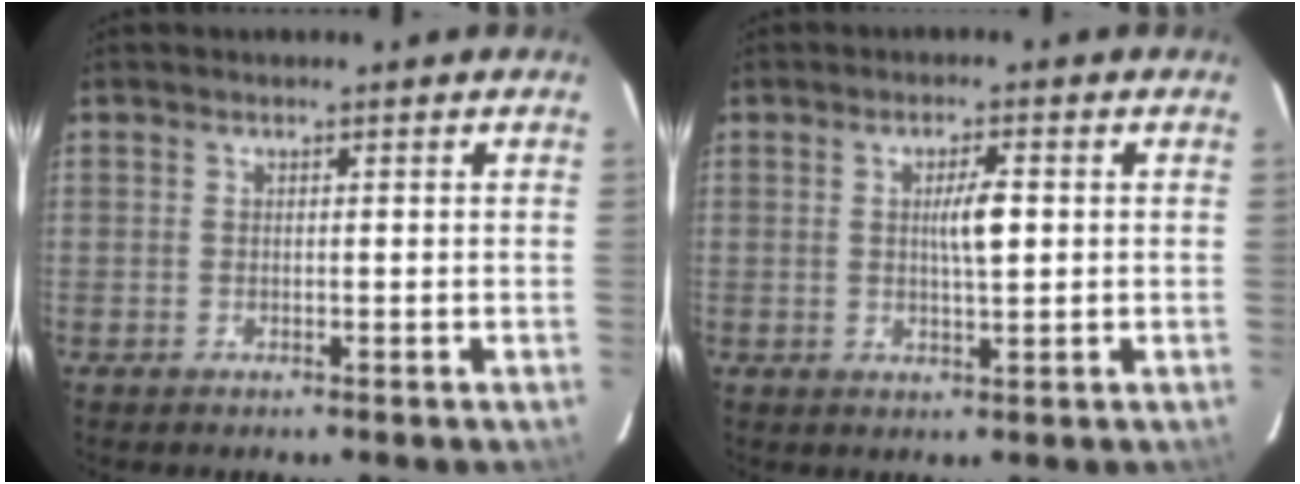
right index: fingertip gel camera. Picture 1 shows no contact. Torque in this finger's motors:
{"motor_torque": [0.39, 0.07, 0.08, 0.05]}